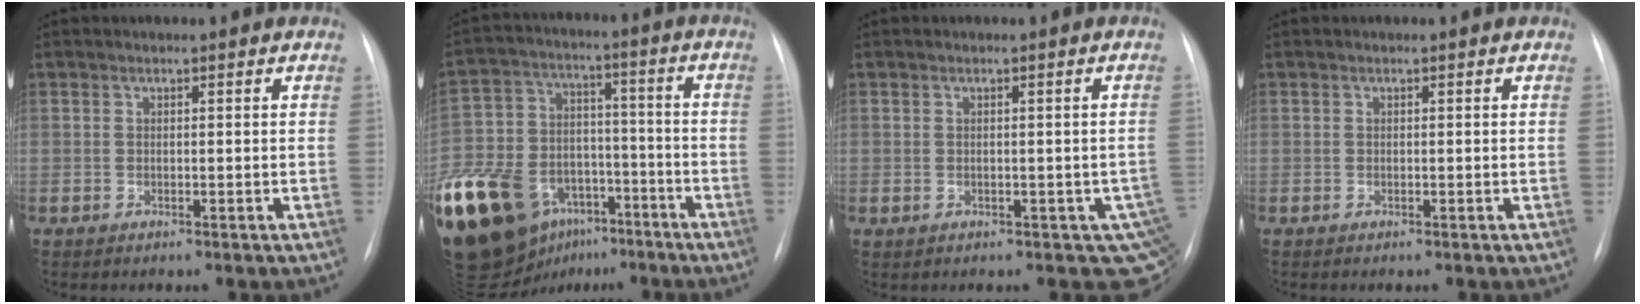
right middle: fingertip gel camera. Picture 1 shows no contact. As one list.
[{"total": 32.0, "force": [-17.6, 21.0, 16.7], "torque": [-0.455, 0.011, -0.293]}, {"total": 4.3, "force": [-1.0, 2.6, 3.3], "torque": [-0.025, 0.004, -0.002]}, {"total": 0.0}]